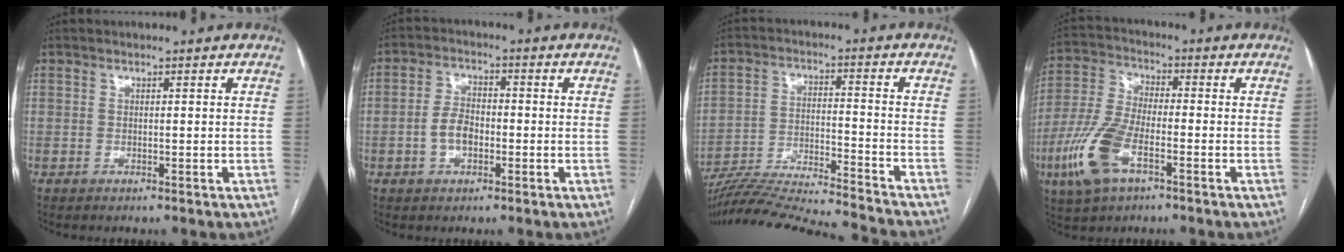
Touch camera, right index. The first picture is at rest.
{"total": 4.8, "force": [-1.3, 2.8, 3.7], "torque": [-0.076, 0.013, -0.025]}
{"total": 21.8, "force": [-20.5, -0.8, 7.4], "torque": [-0.137, -0.030, -0.315]}
{"total": 11.2, "force": [-4.8, 4.4, 9.1], "torque": [-0.219, -0.006, -0.094]}